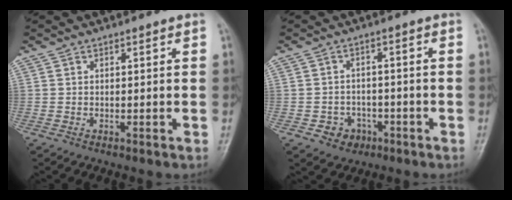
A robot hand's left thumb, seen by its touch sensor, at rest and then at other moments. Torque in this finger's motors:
{"motor_torque": [-0.03, 0.04, -0.04, 0.08, 0.00]}